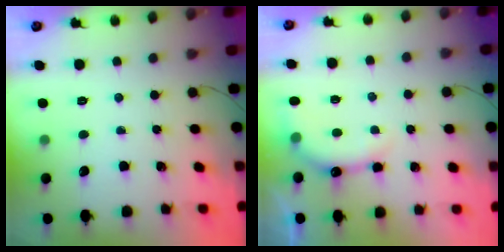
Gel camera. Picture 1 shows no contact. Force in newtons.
{"total": 7.8, "press": 7.8, "slide": 0.2}